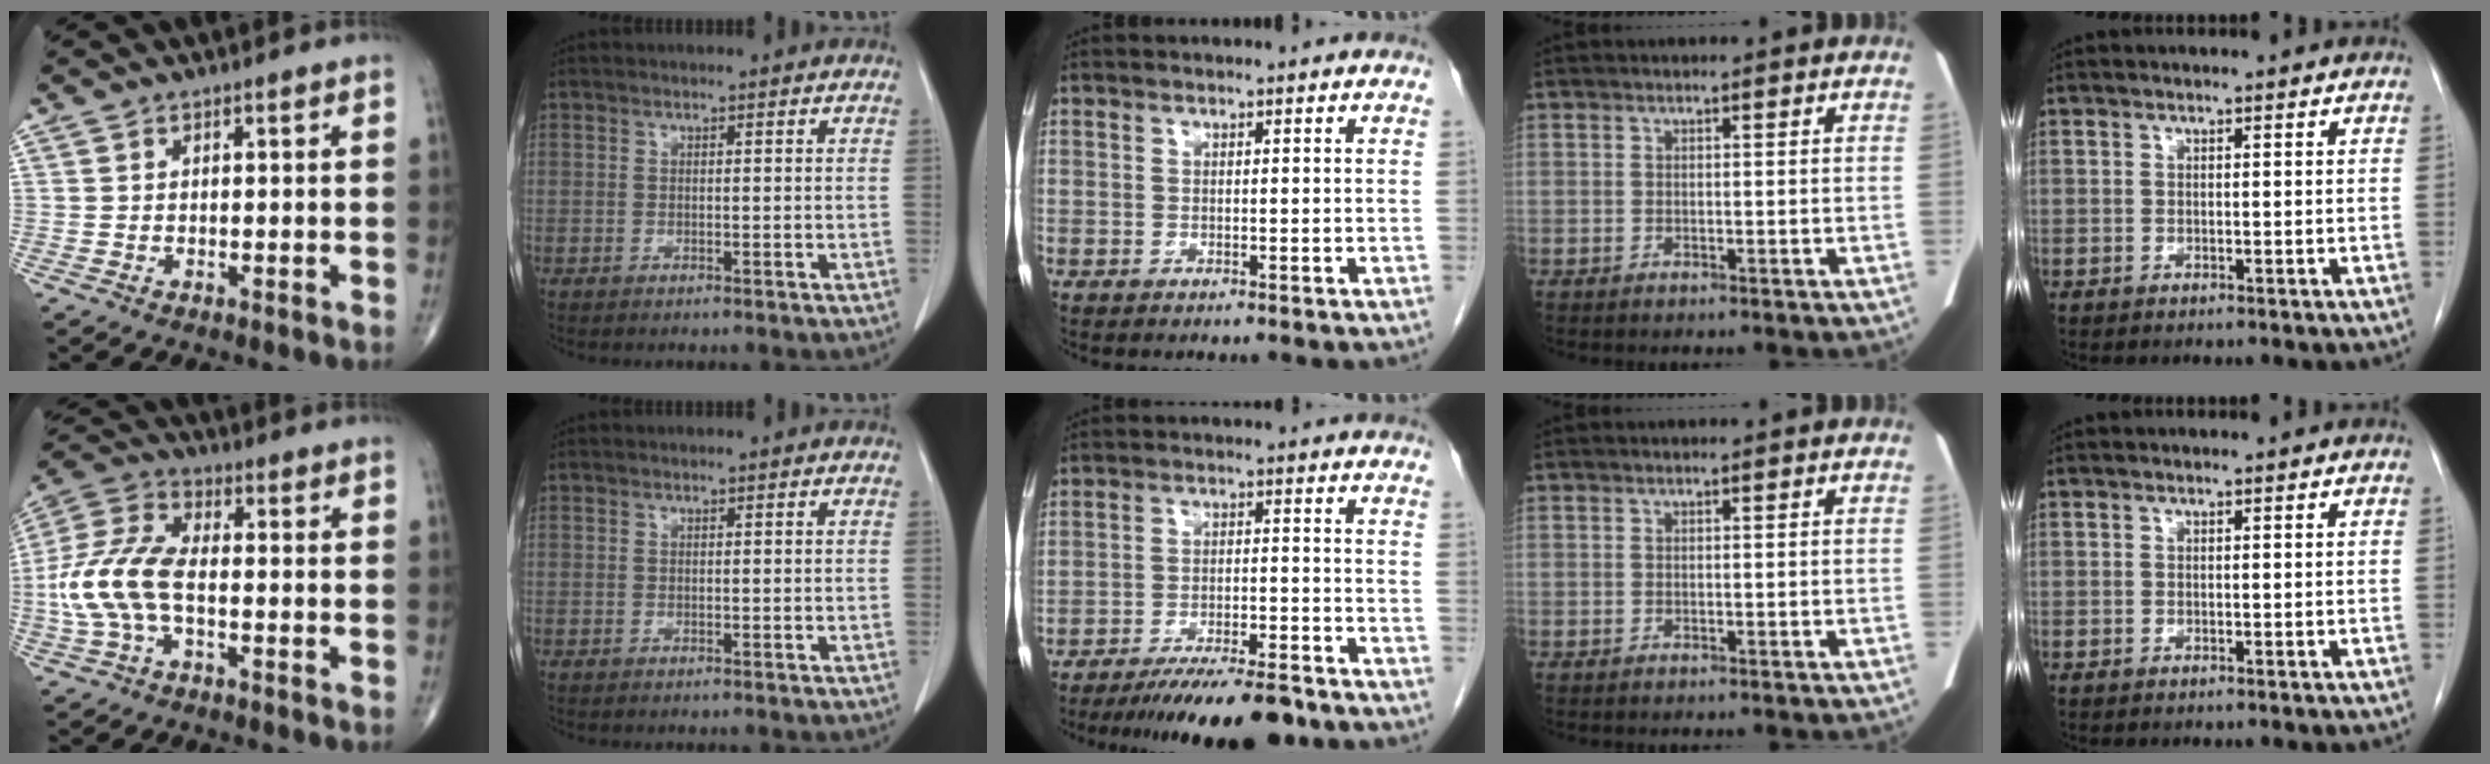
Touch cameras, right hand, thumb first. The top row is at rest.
{"thumb": {"total": 12.9, "force": [-2.2, 6.7, 10.8], "torque": [-0.245, 0.033, -0.047]}, "middle": {"total": 12.7, "force": [-10.6, 1.9, 6.8], "torque": [-0.096, -0.009, -0.163]}}